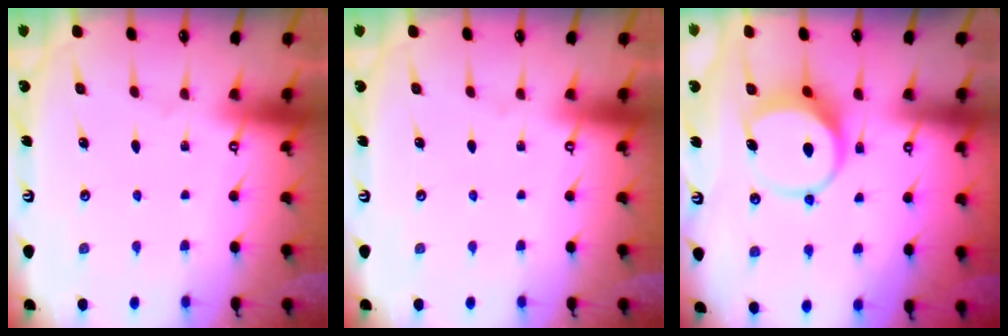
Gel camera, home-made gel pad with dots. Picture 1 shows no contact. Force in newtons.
{"total": 0.0}
{"total": 9.4, "press": 9.4, "slide": 1.2}